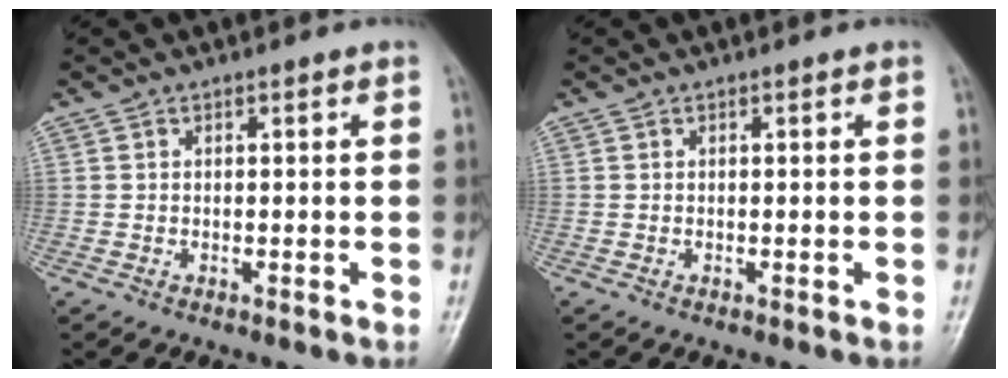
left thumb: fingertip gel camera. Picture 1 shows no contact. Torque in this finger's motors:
{"motor_torque": [0.00, 0.01, -0.05, -0.05, 0.00]}